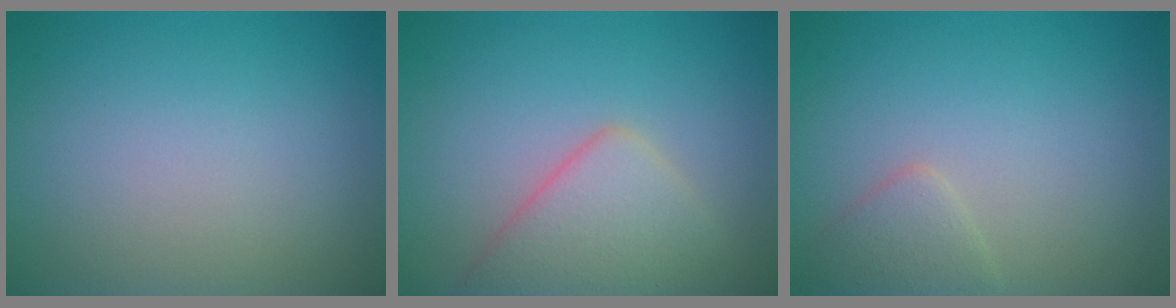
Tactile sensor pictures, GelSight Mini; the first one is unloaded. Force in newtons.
{"total": 4.5, "press": 4.5, "slide": 0.2}
{"total": 1.8, "press": 1.8, "slide": 0.0}